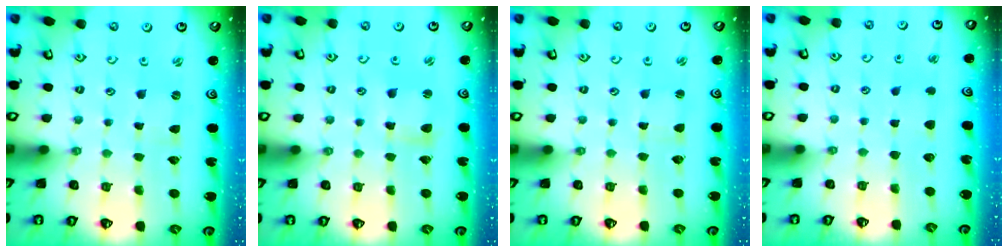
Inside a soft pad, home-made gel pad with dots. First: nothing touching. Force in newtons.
{"total": 4.2, "press": 4.1, "slide": 0.5}
{"total": 0.7, "press": 0.7, "slide": 0.1}
{"total": 2.8, "press": 2.7, "slide": 0.7}